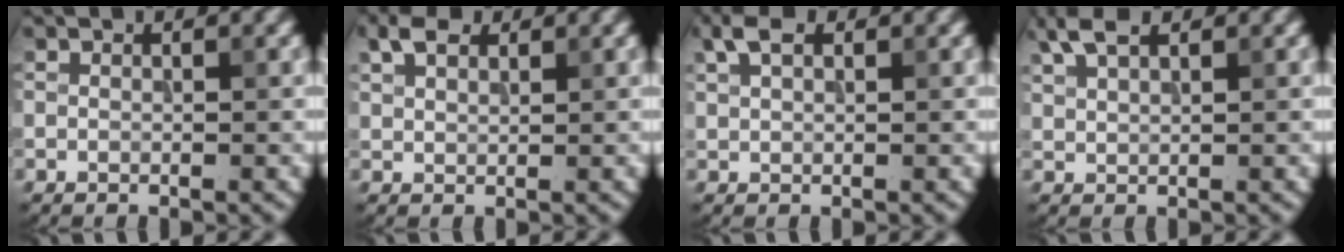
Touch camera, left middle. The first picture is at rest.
{"total": 2.6, "force": [1.7, 1.4, 1.4], "torque": [-0.033, 0.009, 0.034]}
{"total": 2.7, "force": [1.5, 1.5, 1.6], "torque": [-0.036, 0.009, 0.030]}
{"total": 3.1, "force": [2.2, 1.1, 1.9], "torque": [-0.043, 0.010, 0.045]}